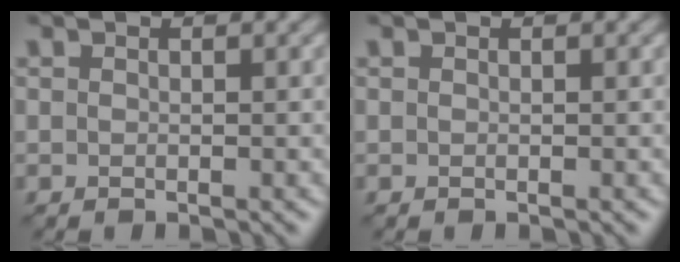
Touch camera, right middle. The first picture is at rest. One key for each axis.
{"total": 0.0}